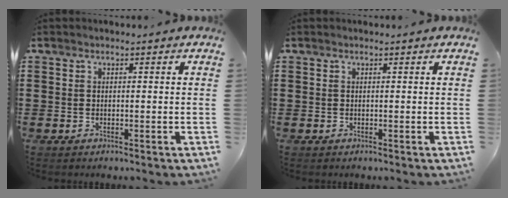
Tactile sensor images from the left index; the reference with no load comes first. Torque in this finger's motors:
{"motor_torque": [-0.26, 0.33, 0.00, -0.01]}